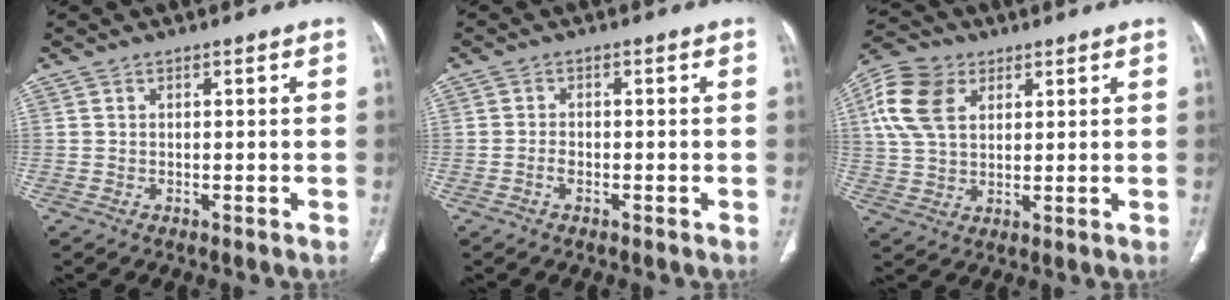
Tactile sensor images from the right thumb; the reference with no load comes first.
{"total": 1.5, "force": [-0.8, 0.9, 1.0], "torque": [-0.016, 0.009, -0.017]}
{"total": 11.7, "force": [4.1, 8.0, 7.5], "torque": [-0.140, 0.005, 0.074]}